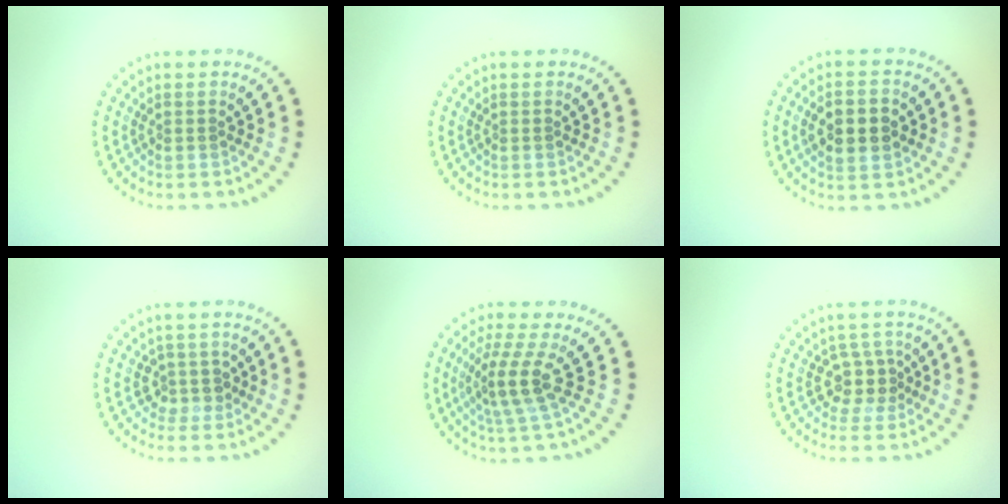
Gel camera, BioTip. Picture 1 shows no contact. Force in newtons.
{"total": 0.0}
{"total": 4.5, "press": 4.5, "slide": 0.2}
{"total": 1.9, "press": 1.4, "slide": 1.3}
{"total": 3.6, "press": 2.7, "slide": 2.5}
{"total": 2.6, "press": 2.0, "slide": 1.7}